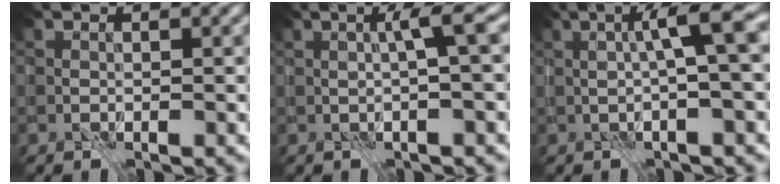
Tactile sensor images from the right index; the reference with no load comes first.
{"total": 2.2, "force": [0.3, -0.4, 2.2], "torque": [-0.035, 0.013, 0.003]}
{"total": 3.8, "force": [0.5, 0.0, 3.8], "torque": [-0.059, 0.020, 0.002]}